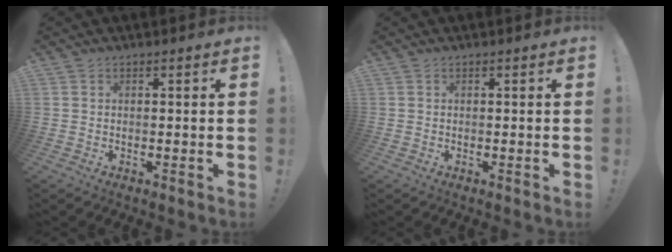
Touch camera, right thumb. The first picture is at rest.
{"total": 0.0}